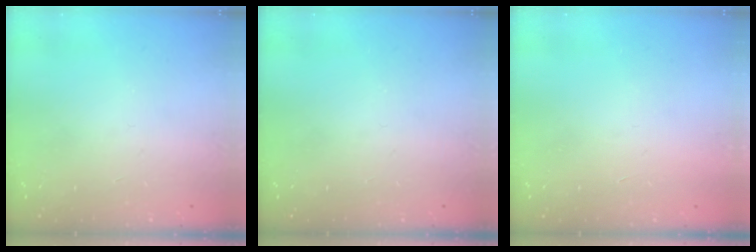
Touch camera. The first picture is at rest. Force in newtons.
{"total": 0.0}
{"total": 1.5, "press": 1.5, "slide": 0.1}